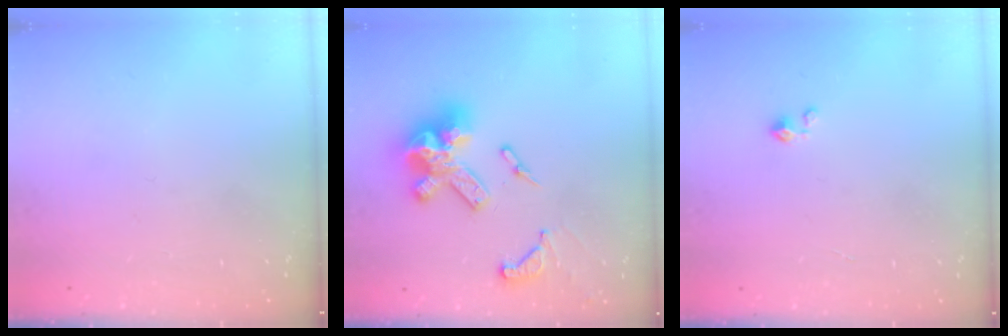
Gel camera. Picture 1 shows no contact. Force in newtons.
{"total": 16.7, "press": 16.6, "slide": 1.8}
{"total": 2.3, "press": 2.2, "slide": 0.3}